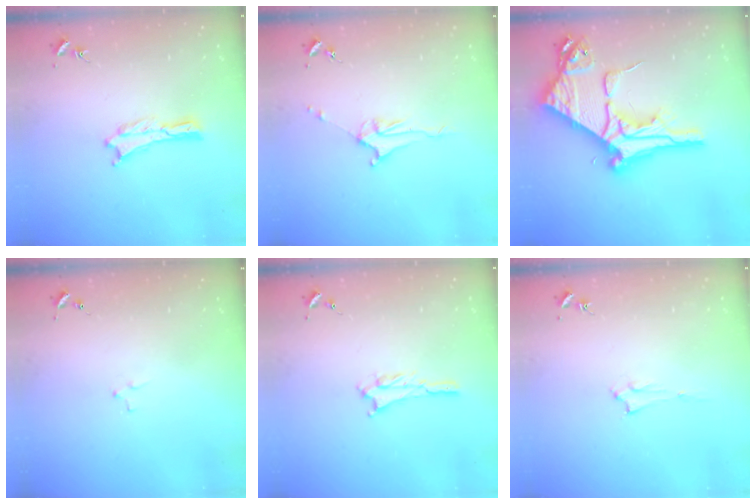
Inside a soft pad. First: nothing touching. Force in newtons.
{"total": 3.7, "press": 3.7, "slide": 0.5}
{"total": 13.6, "press": 13.5, "slide": 1.1}
{"total": 2.1, "press": 2.1, "slide": 0.2}
{"total": 1.5, "press": 1.5, "slide": 0.3}
{"total": 1.5, "press": 1.5, "slide": 0.2}